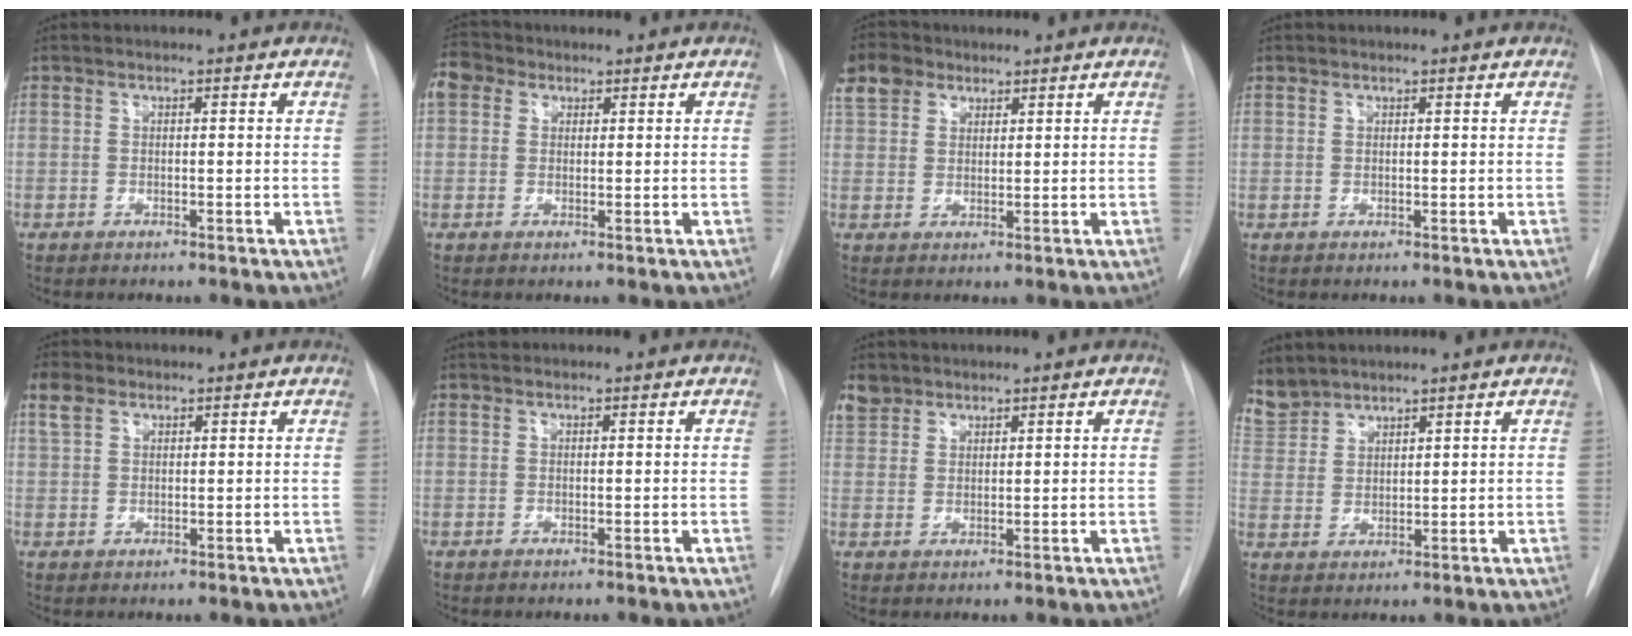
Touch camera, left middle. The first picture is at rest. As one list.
[{"total": 4.8, "force": [2.3, 3.7, 1.9], "torque": [-0.050, 0.025, 0.045]}, {"total": 5.9, "force": [3.8, 4.1, 1.9], "torque": [-0.054, 0.020, 0.079]}, {"total": 0.5, "force": [0.4, 0.3, 0.0], "torque": [-0.003, -0.002, 0.006]}, {"total": 3.2, "force": [2.0, 2.0, 1.4], "torque": [-0.036, 0.015, 0.042]}, {"total": 0.7, "force": [0.6, 0.3, 0.1], "torque": [-0.009, 0.014, 0.013]}, {"total": 4.0, "force": [3.2, 2.3, 0.2], "torque": [0.000, 0.008, 0.064]}, {"total": 6.8, "force": [6.3, 2.5, 0.4], "torque": [-0.013, 0.009, 0.138]}]